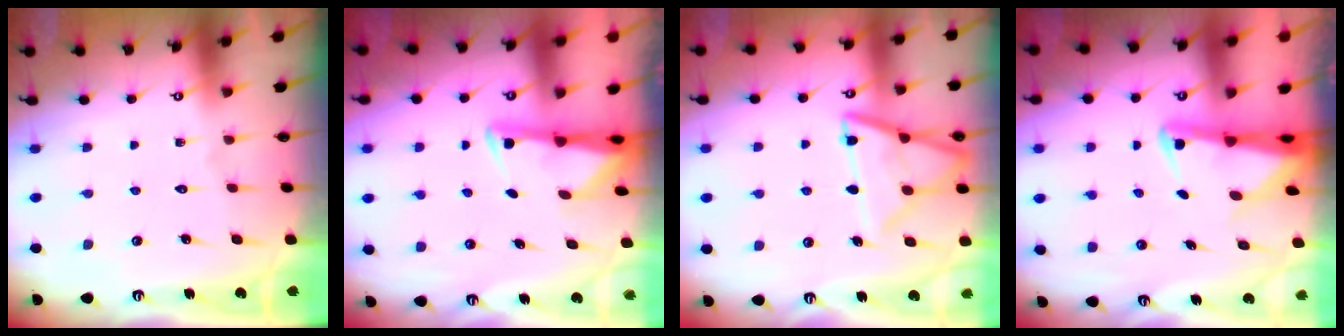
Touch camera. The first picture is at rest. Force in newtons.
{"total": 2.9, "press": 2.9, "slide": 0.6}
{"total": 14.2, "press": 14.1, "slide": 1.2}
{"total": 3.3, "press": 3.2, "slide": 0.6}